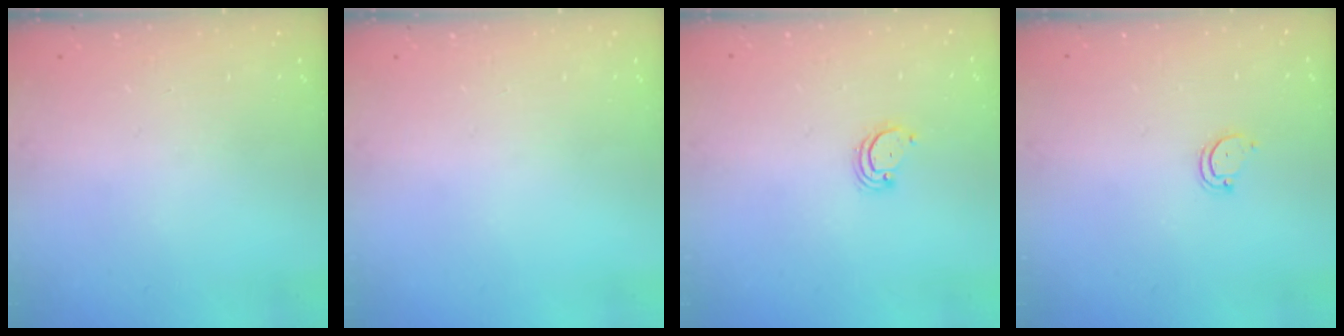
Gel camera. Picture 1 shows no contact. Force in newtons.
{"total": 0.0}
{"total": 2.3, "press": 2.3, "slide": 0.2}
{"total": 2.8, "press": 2.8, "slide": 0.2}